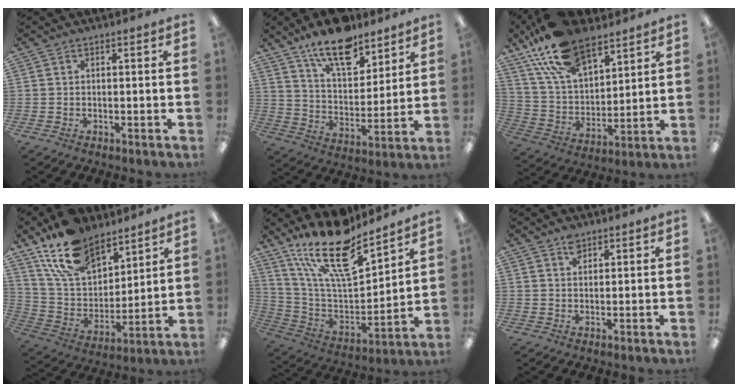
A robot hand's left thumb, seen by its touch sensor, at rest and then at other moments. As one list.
[{"total": 15.1, "force": [11.8, 6.0, 7.1], "torque": [-0.117, -0.068, 0.210]}, {"total": 20.2, "force": [13.9, 9.8, 10.9], "torque": [-0.212, -0.062, 0.254]}, {"total": 17.1, "force": [13.1, 8.5, 7.1], "torque": [-0.156, -0.066, 0.245]}, {"total": 21.0, "force": [15.8, 6.8, 12.0], "torque": [-0.219, -0.106, 0.277]}, {"total": 2.7, "force": [2.0, 1.4, 1.1], "torque": [-0.017, -0.005, 0.037]}]